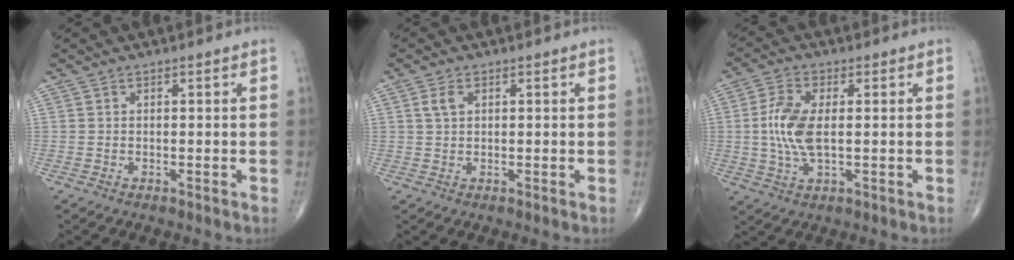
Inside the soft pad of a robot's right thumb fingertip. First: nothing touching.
{"total": 2.3, "force": [0.8, 1.5, 1.6], "torque": [-0.032, 0.006, 0.017]}
{"total": 8.4, "force": [0.3, 3.9, 7.4], "torque": [-0.165, 0.001, 0.005]}